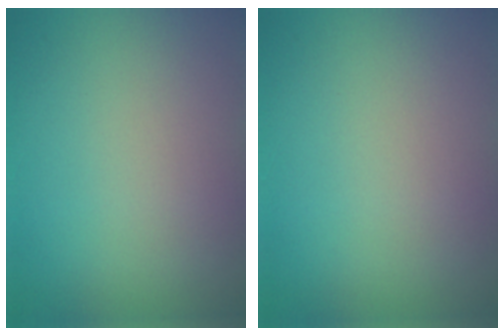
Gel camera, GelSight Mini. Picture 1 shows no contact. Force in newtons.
{"total": 0.0}